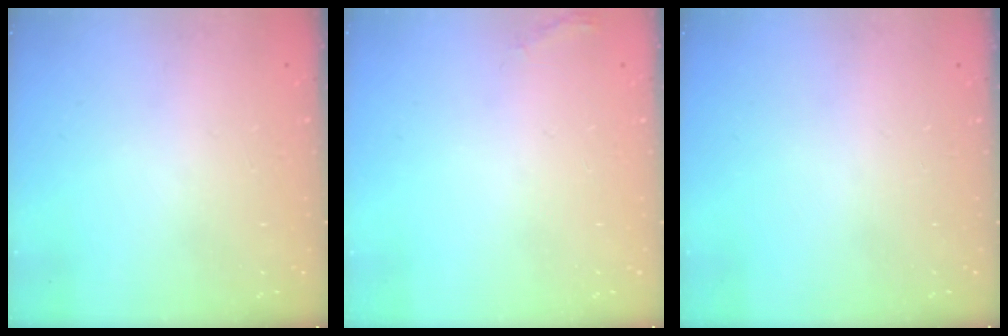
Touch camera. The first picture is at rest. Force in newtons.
{"total": 4.4, "press": 4.0, "slide": 1.9}
{"total": 0.0}